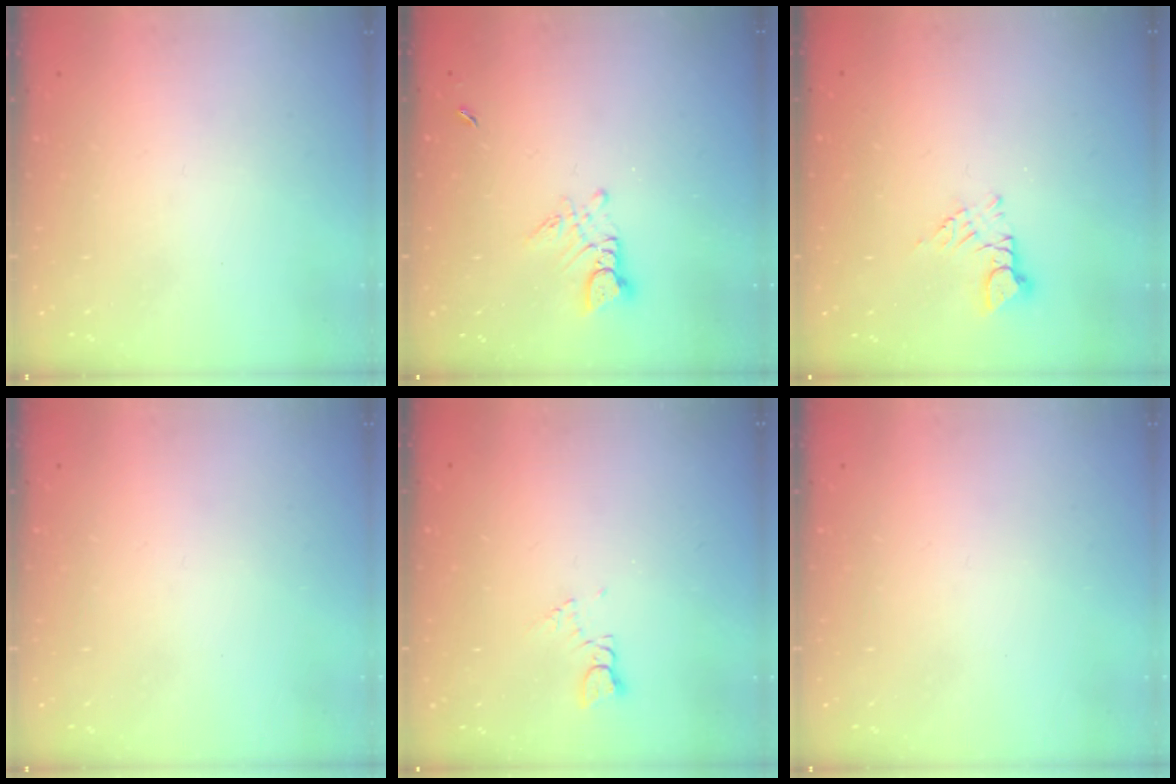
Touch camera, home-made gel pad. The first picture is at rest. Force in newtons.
{"total": 3.4, "press": 3.4, "slide": 0.4}
{"total": 3.9, "press": 3.9, "slide": 0.4}
{"total": 0.0}
{"total": 2.7, "press": 2.7, "slide": 0.3}
{"total": 0.0}